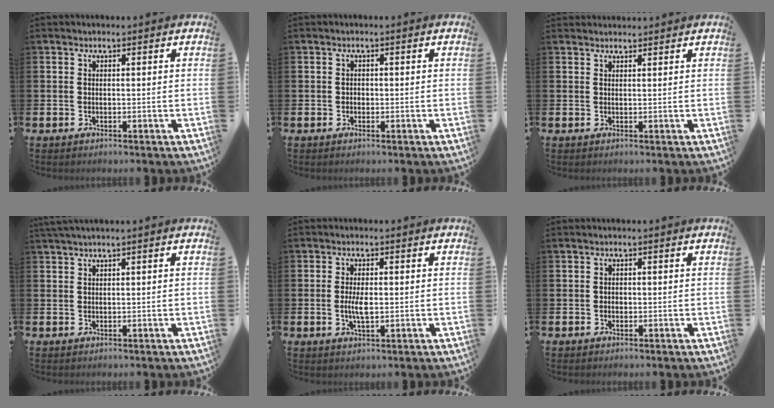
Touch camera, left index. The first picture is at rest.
{"total": 0.7, "force": [-0.3, 0.6, 0.3], "torque": [-0.005, 0.005, -0.007]}
{"total": 1.2, "force": [1.2, 0.2, 0.0], "torque": [0.007, -0.003, 0.020]}
{"total": 1.3, "force": [1.0, -0.2, 0.9], "torque": [-0.024, 0.003, 0.019]}
{"total": 3.3, "force": [-0.1, 1.3, 3.0], "torque": [-0.048, -0.002, -0.005]}
{"total": 0.6, "force": [-0.2, 0.6, 0.2], "torque": [-0.004, 0.005, -0.005]}